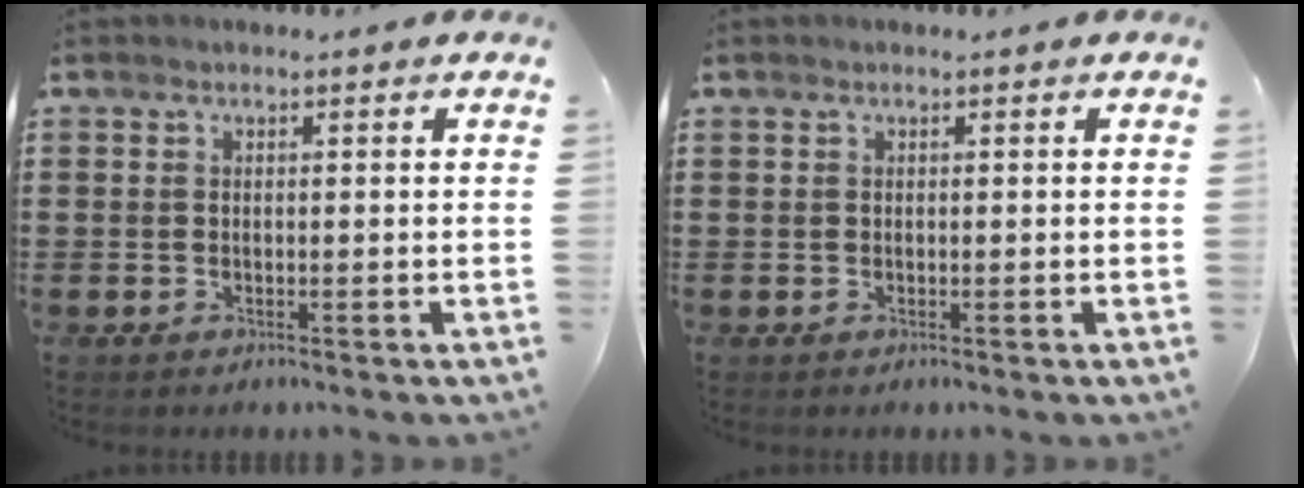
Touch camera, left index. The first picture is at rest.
{"total": 0.0}